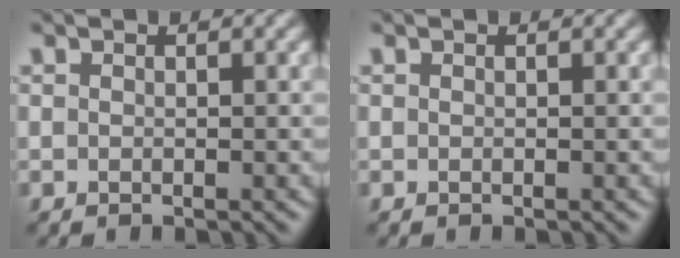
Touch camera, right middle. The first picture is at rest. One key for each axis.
{"total": 0.0}